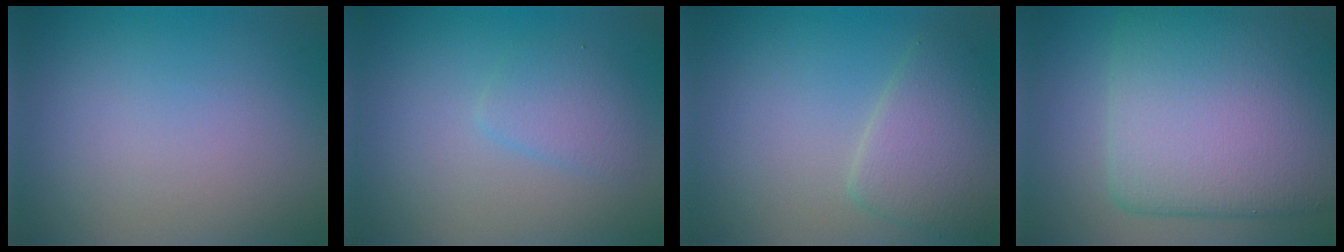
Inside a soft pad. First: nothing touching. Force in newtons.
{"total": 2.0, "press": 2.0, "slide": 0.0}
{"total": 3.7, "press": 3.7, "slide": 0.2}
{"total": 13.7, "press": 13.7, "slide": 0.1}